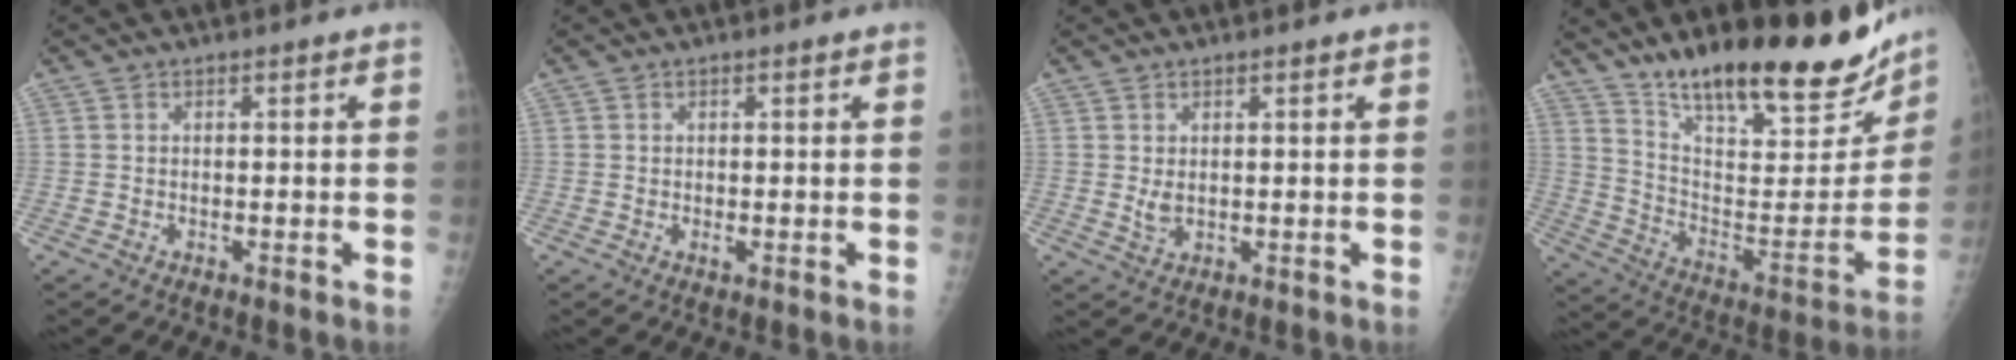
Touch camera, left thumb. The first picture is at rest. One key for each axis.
{"total": 0.8, "fx": 0.0, "fy": 0.4, "fz": 0.7, "tx": -0.010, "ty": -0.003, "tz": 0.002}
{"total": 2.4, "fx": 0.7, "fy": 1.3, "fz": 1.9, "tx": -0.029, "ty": -0.009, "tz": 0.018}
{"total": 27.9, "fx": 20.9, "fy": 8.1, "fz": 16.7, "tx": -0.224, "ty": -0.091, "tz": 0.319}